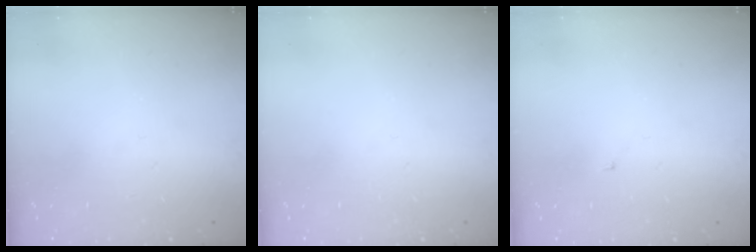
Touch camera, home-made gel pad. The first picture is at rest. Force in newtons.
{"total": 0.0}
{"total": 1.4, "press": 1.3, "slide": 0.1}